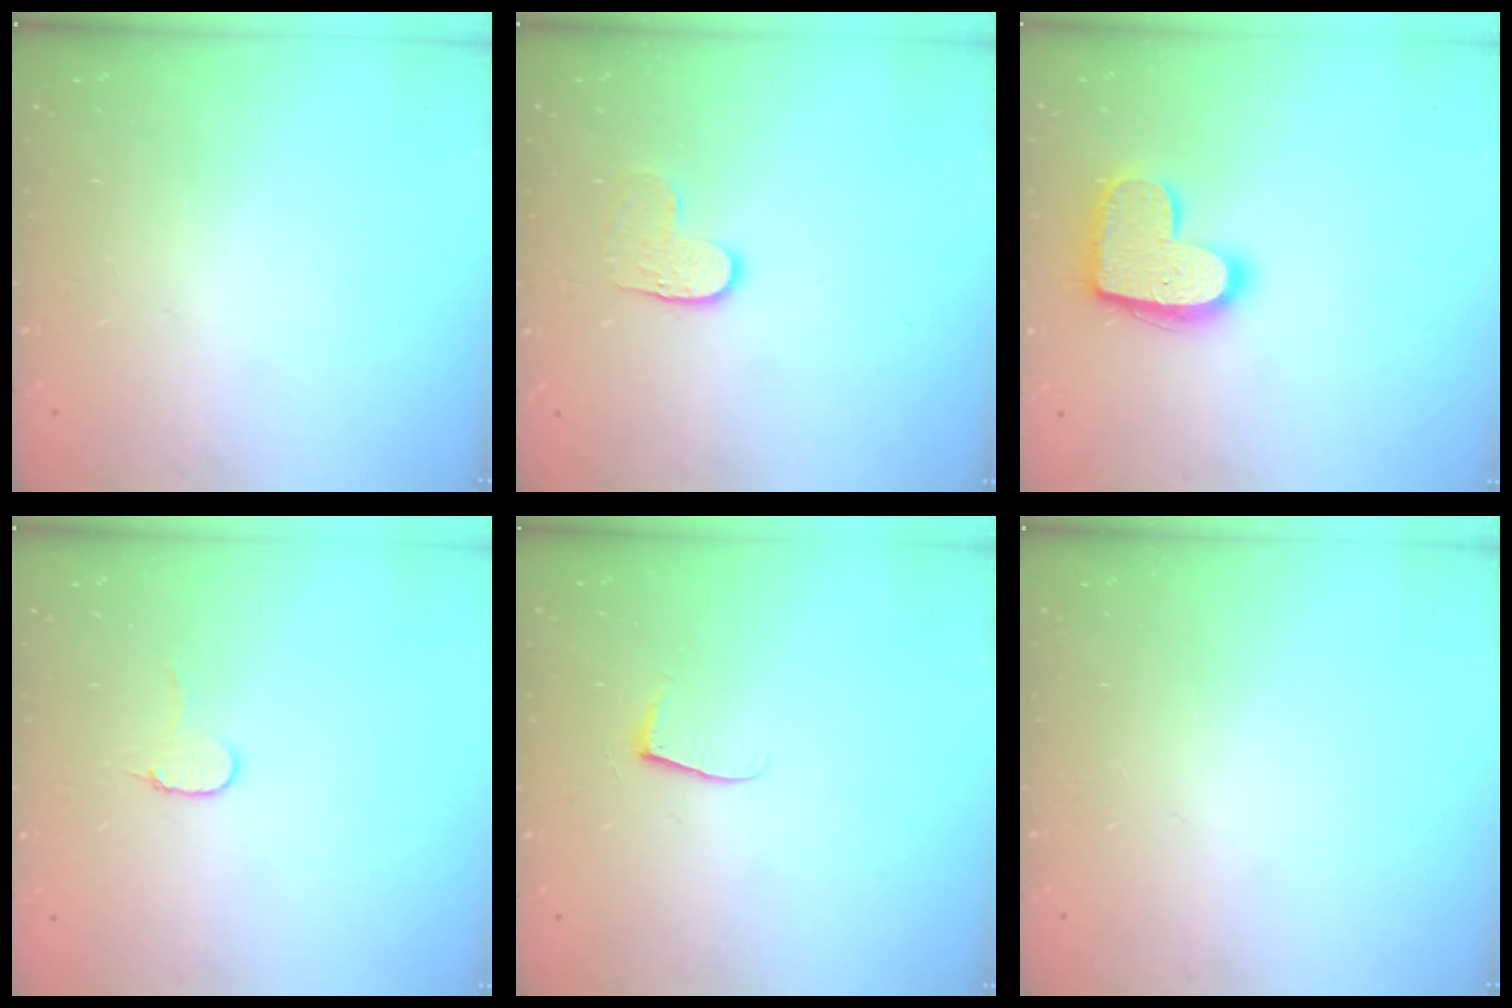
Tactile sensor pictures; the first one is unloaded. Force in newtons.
{"total": 4.3, "press": 4.3, "slide": 0.5}
{"total": 14.5, "press": 14.5, "slide": 0.7}
{"total": 5.9, "press": 5.9, "slide": 0.5}
{"total": 5.2, "press": 5.2, "slide": 0.5}
{"total": 0.0}